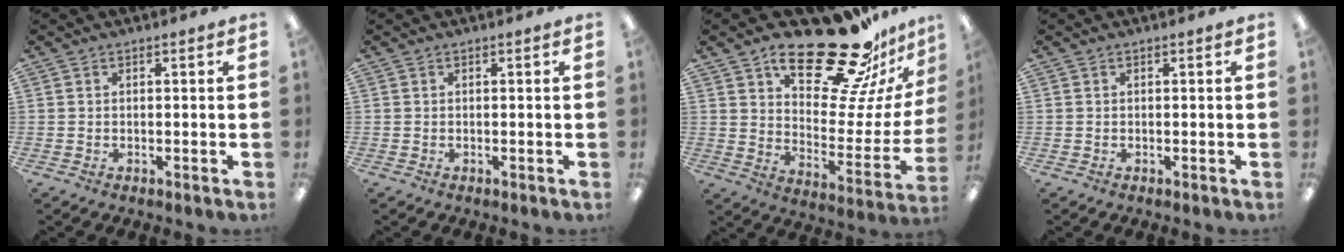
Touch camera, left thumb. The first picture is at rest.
{"total": 0.0}
{"total": 25.4, "force": [18.5, 8.6, 15.0], "torque": [-0.216, -0.125, 0.307]}
{"total": 0.0}